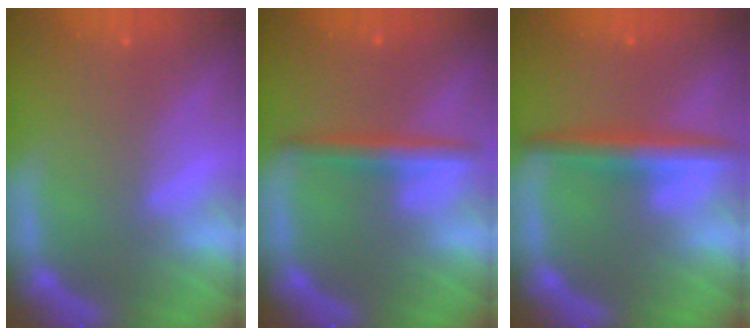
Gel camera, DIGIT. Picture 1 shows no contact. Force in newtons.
{"total": 3.0}
{"total": 3.9}